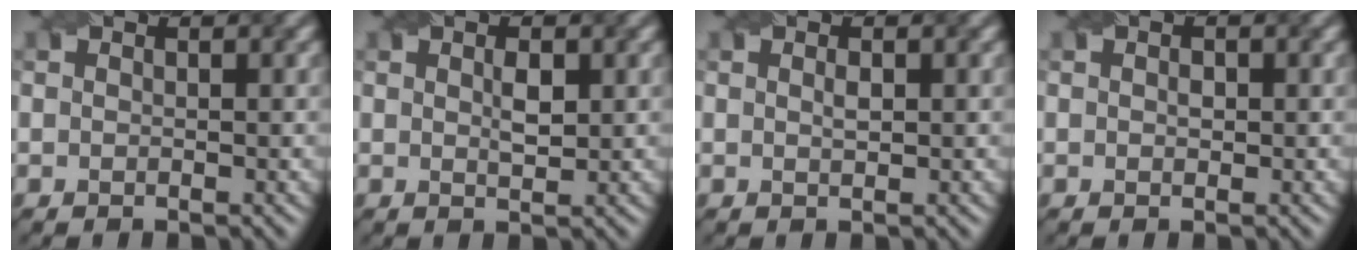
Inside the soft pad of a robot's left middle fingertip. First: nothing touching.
{"total": 1.7, "force": [0.5, 0.7, 1.5], "torque": [-0.030, 0.000, 0.011]}
{"total": 0.9, "force": [0.2, 0.3, 0.8], "torque": [-0.016, 0.002, 0.005]}
{"total": 0.8, "force": [0.0, 0.6, 0.6], "torque": [-0.008, 0.001, 0.000]}